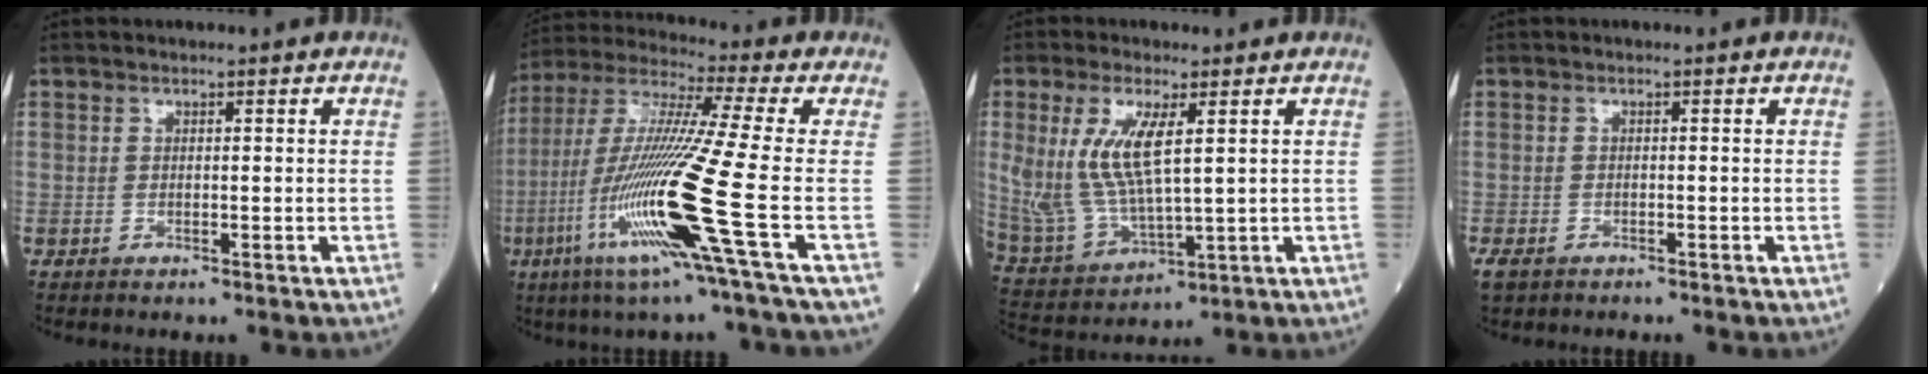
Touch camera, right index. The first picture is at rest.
{"total": 18.3, "force": [-6.0, -2.3, 17.1], "torque": [-0.366, -0.031, -0.129]}
{"total": 11.2, "force": [2.9, 2.9, 10.4], "torque": [-0.243, -0.007, 0.069]}
{"total": 2.6, "force": [-2.0, 1.3, 1.2], "torque": [-0.031, -0.006, -0.030]}